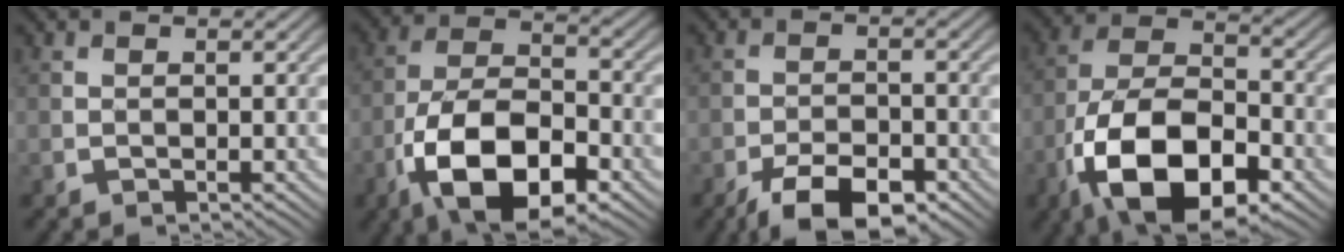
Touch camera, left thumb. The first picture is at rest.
{"total": 14.6, "force": [-6.8, 7.0, 10.8], "torque": [-0.218, -0.017, -0.134]}
{"total": 8.1, "force": [-5.5, 3.1, 5.1], "torque": [-0.082, -0.001, -0.097]}
{"total": 16.6, "force": [-7.8, 8.2, 12.1], "torque": [-0.236, -0.023, -0.150]}